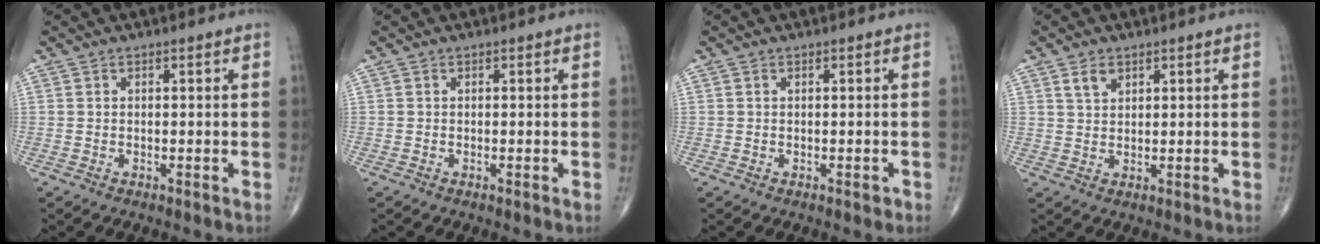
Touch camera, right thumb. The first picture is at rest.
{"total": 0.0}
{"total": 0.9, "force": [-0.4, 0.4, 0.7], "torque": [-0.008, -0.001, -0.004]}
{"total": 3.0, "force": [1.7, 1.8, 1.6], "torque": [-0.023, -0.007, 0.036]}